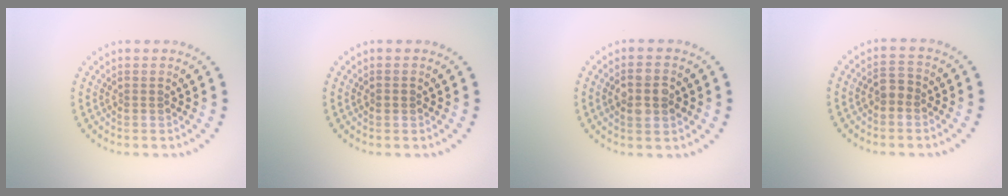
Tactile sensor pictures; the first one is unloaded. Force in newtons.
{"total": 0.8, "press": 0.8, "slide": 0.1}
{"total": 3.1, "press": 3.1, "slide": 0.2}
{"total": 1.8, "press": 1.7, "slide": 0.4}